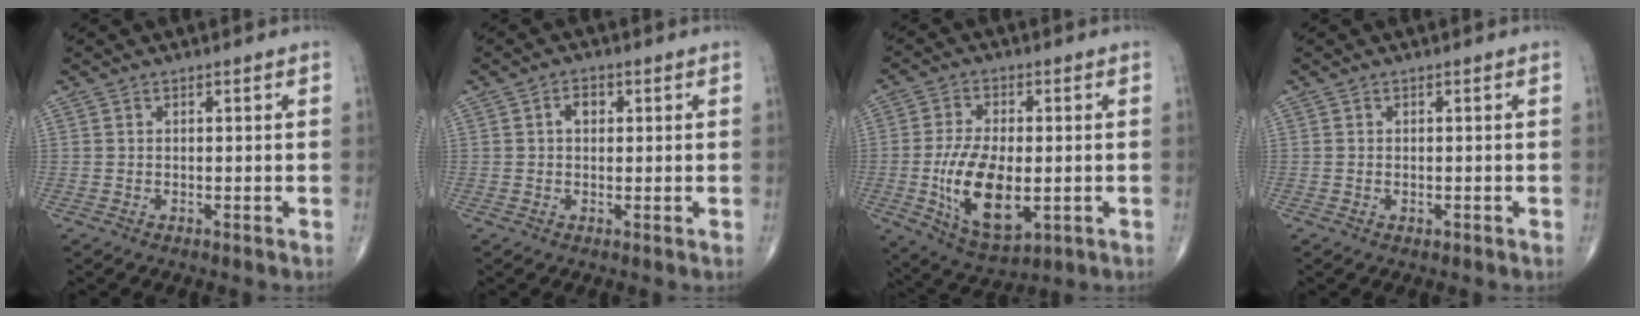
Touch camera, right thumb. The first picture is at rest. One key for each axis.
{"total": 2.5, "fx": 0.5, "fy": 1.8, "fz": 1.7, "tx": -0.020, "ty": 0.006, "tz": 0.006}
{"total": 14.0, "fx": -2.2, "fy": 7.1, "fz": 11.9, "tx": -0.212, "ty": -0.010, "tz": -0.027}
{"total": 0.6, "fx": -0.1, "fy": 0.4, "fz": 0.4, "tx": -0.003, "ty": 0.000, "tz": -0.001}